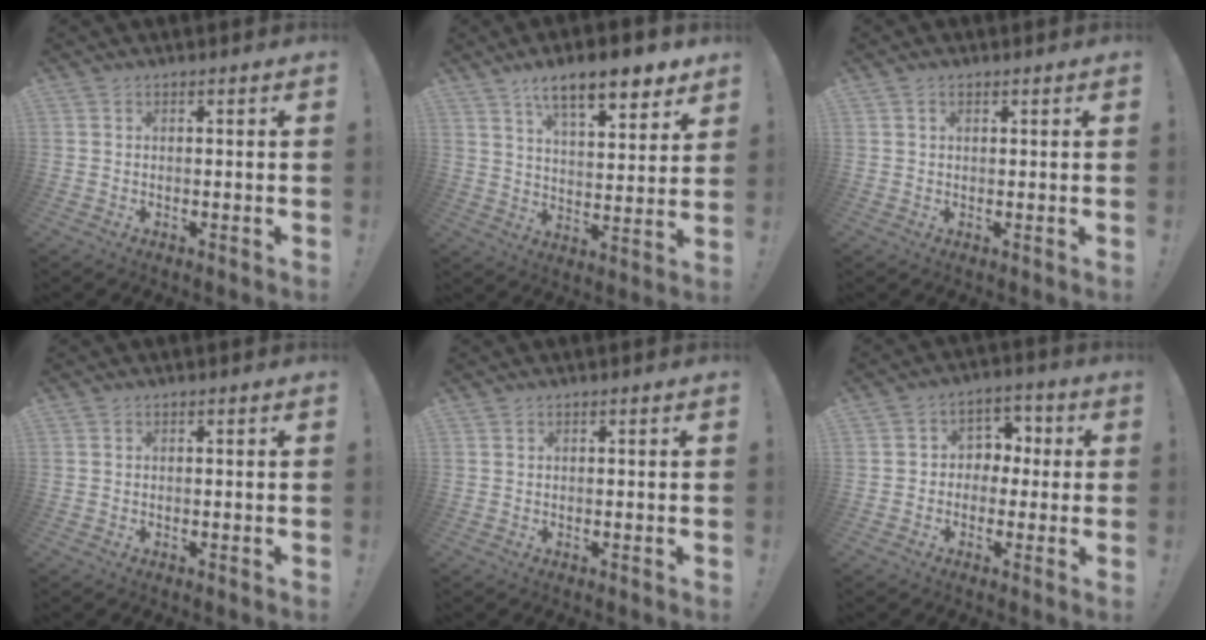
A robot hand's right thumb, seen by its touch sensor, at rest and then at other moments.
{"total": 12.8, "force": [8.7, 3.8, 8.6], "torque": [-0.136, -0.048, 0.145]}
{"total": 1.2, "force": [0.7, 0.8, 0.6], "torque": [-0.010, 0.001, 0.012]}
{"total": 0.0}
{"total": 0.0}
{"total": 6.2, "force": [-0.9, 5.9, 1.7], "torque": [-0.020, 0.017, -0.013]}